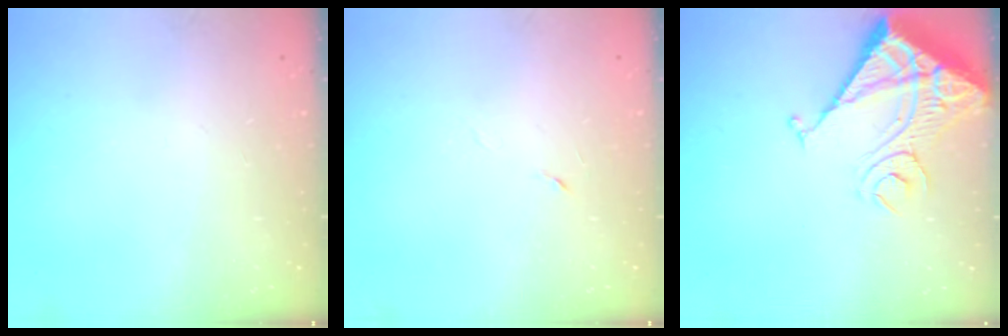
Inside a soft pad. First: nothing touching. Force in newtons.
{"total": 2.9, "press": 2.7, "slide": 1.0}
{"total": 17.3, "press": 17.1, "slide": 2.3}